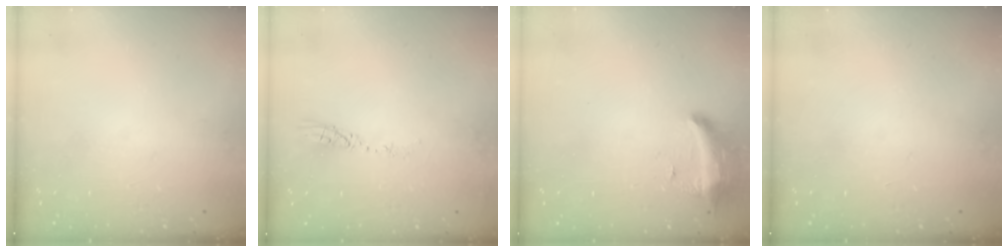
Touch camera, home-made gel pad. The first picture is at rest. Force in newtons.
{"total": 3.6, "press": 3.6, "slide": 0.3}
{"total": 8.5, "press": 8.4, "slide": 1.4}
{"total": 0.0}